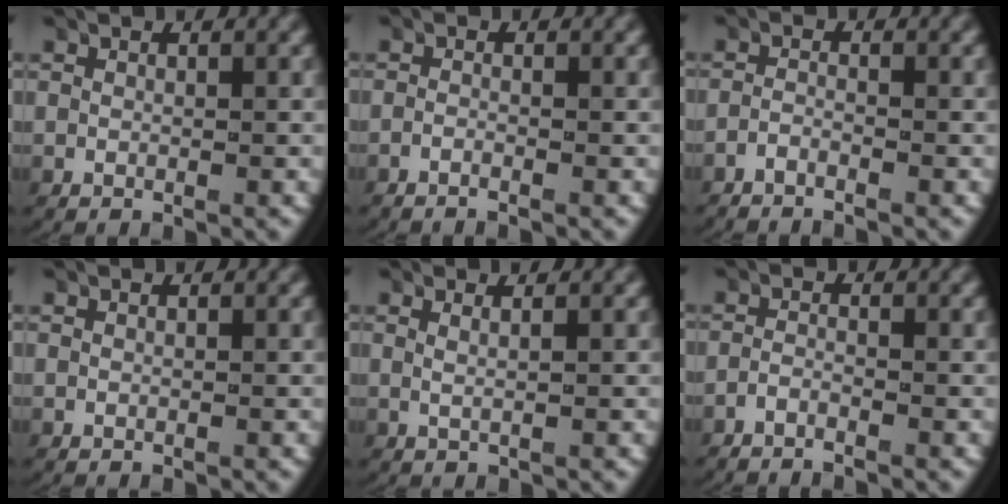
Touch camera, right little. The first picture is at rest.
{"total": 1.6, "force": [-1.5, 0.2, 0.5], "torque": [-0.023, -0.005, -0.026]}
{"total": 2.5, "force": [-2.4, 0.2, 0.4], "torque": [-0.025, -0.014, -0.038]}
{"total": 0.0}
{"total": 1.2, "force": [0.4, -0.4, 1.0], "torque": [-0.025, -0.005, 0.012]}
{"total": 2.4, "force": [-2.4, 0.2, 0.6], "torque": [-0.028, -0.012, -0.038]}